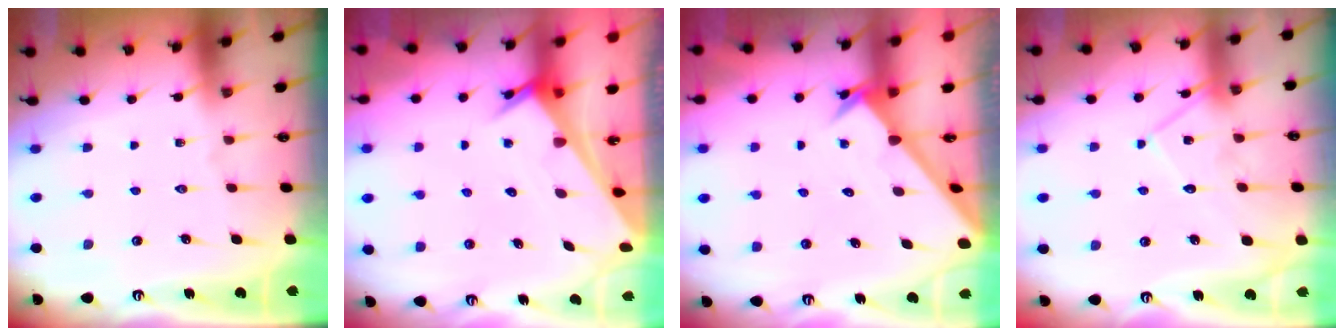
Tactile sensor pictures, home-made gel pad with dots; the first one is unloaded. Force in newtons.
{"total": 3.2, "press": 3.2, "slide": 0.2}
{"total": 2.4, "press": 2.4, "slide": 0.2}
{"total": 12.1, "press": 12.1, "slide": 1.1}